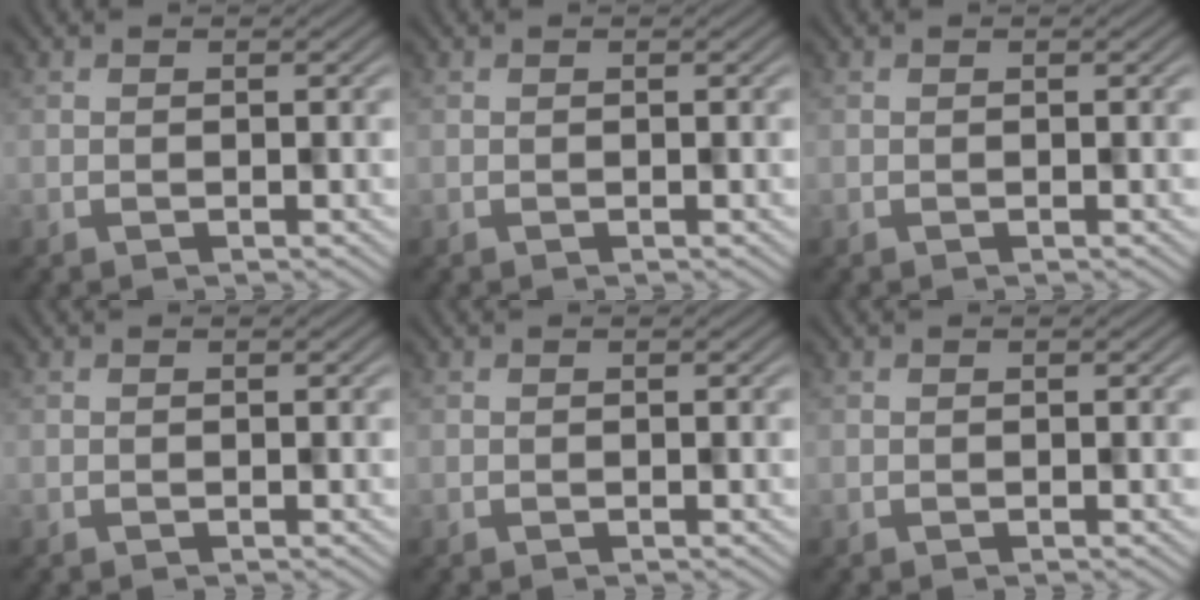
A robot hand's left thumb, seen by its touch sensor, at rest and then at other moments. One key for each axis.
{"total": 0.0}
{"total": 0.0}
{"total": 0.0}
{"total": 0.0}
{"total": 0.0}